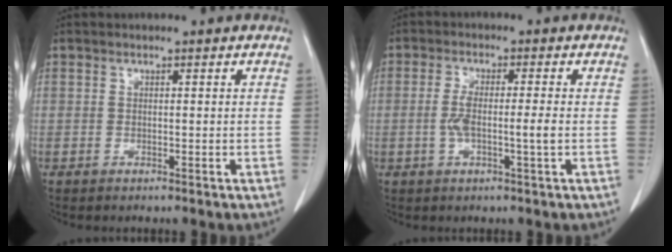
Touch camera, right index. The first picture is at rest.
{"total": 5.0, "force": [-0.8, 0.1, 4.9], "torque": [-0.103, 0.004, -0.011]}